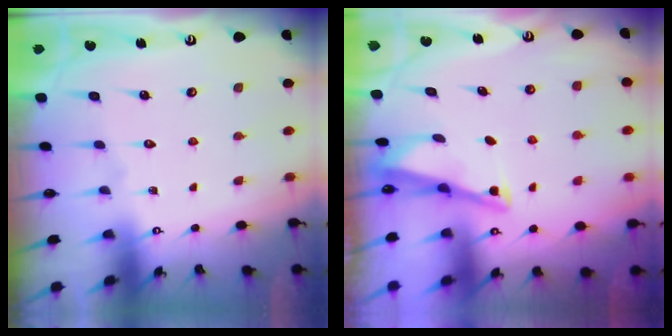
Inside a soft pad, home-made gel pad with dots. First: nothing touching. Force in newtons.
{"total": 2.8, "press": 2.8, "slide": 0.3}